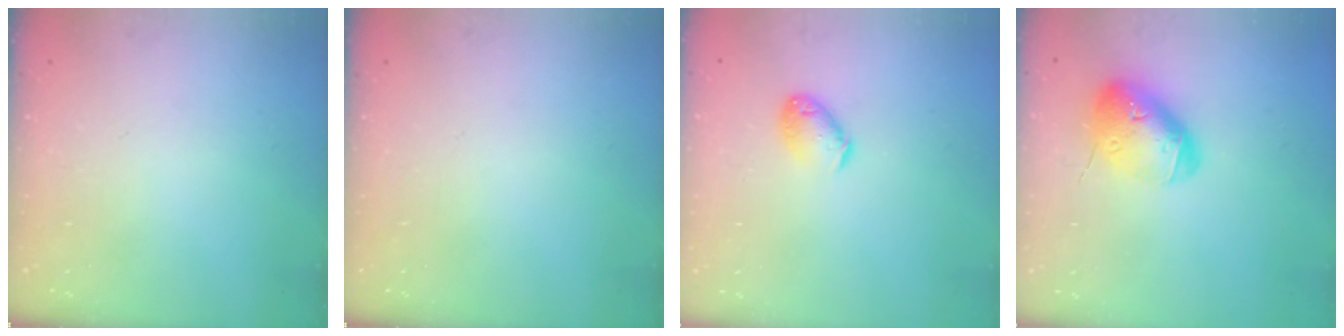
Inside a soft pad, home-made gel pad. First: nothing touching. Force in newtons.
{"total": 0.0}
{"total": 8.3, "press": 8.2, "slide": 1.2}
{"total": 17.1, "press": 16.9, "slide": 2.6}